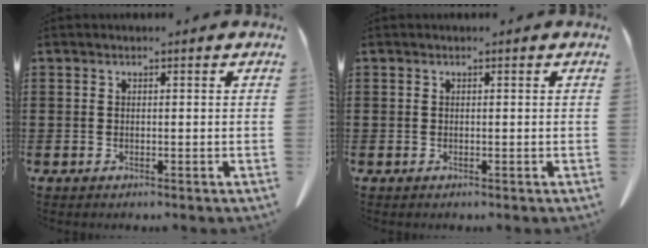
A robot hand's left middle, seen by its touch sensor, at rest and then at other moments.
{"total": 0.0}